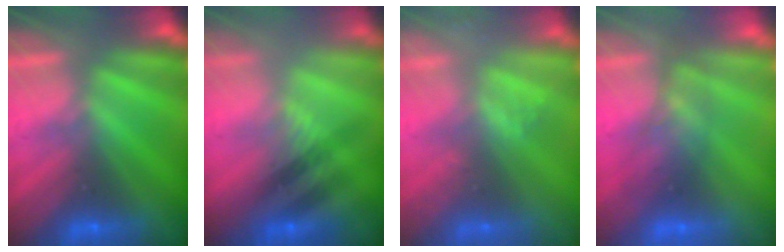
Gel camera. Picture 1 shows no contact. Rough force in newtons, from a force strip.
{"total": 2.3}
{"total": 2.1}
{"total": 2.6}